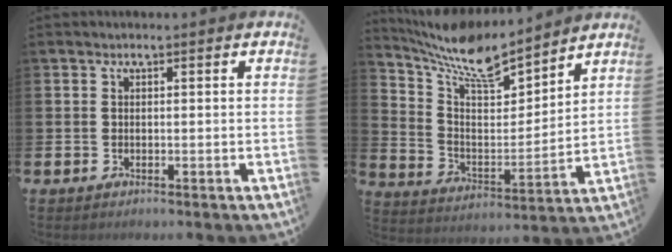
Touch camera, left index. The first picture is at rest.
{"total": 9.9, "force": [8.9, 2.1, 3.8], "torque": [-0.119, -0.059, 0.156]}